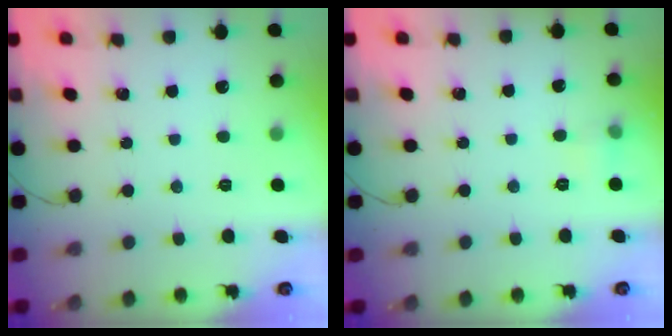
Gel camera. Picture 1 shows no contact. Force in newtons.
{"total": 7.6, "press": 4.0, "slide": 6.5}